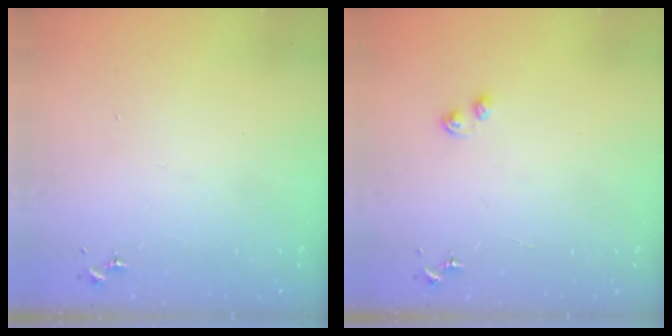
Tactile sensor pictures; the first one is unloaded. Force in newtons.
{"total": 3.4, "press": 3.3, "slide": 0.5}